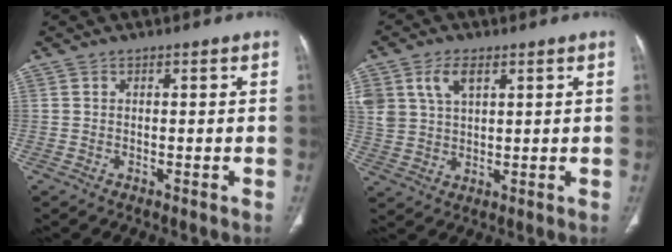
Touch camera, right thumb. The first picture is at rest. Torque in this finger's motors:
{"motor_torque": [0.63, 0.55, 0.86, 0.73, 0.04]}